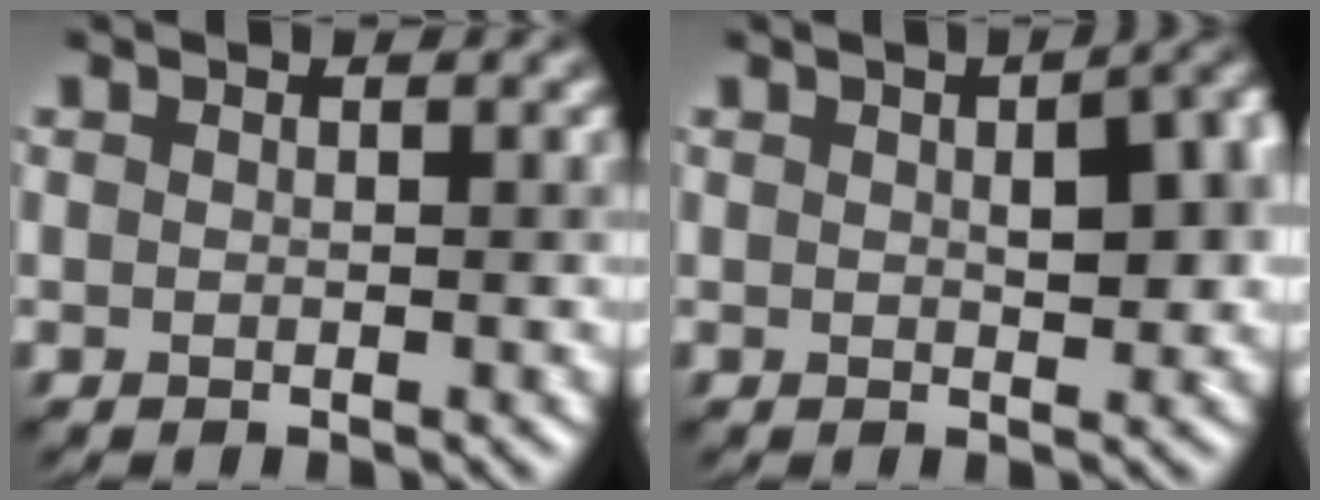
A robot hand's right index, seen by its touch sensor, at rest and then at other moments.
{"total": 5.1, "force": [1.0, 1.9, 4.7], "torque": [-0.033, 0.022, 0.016]}